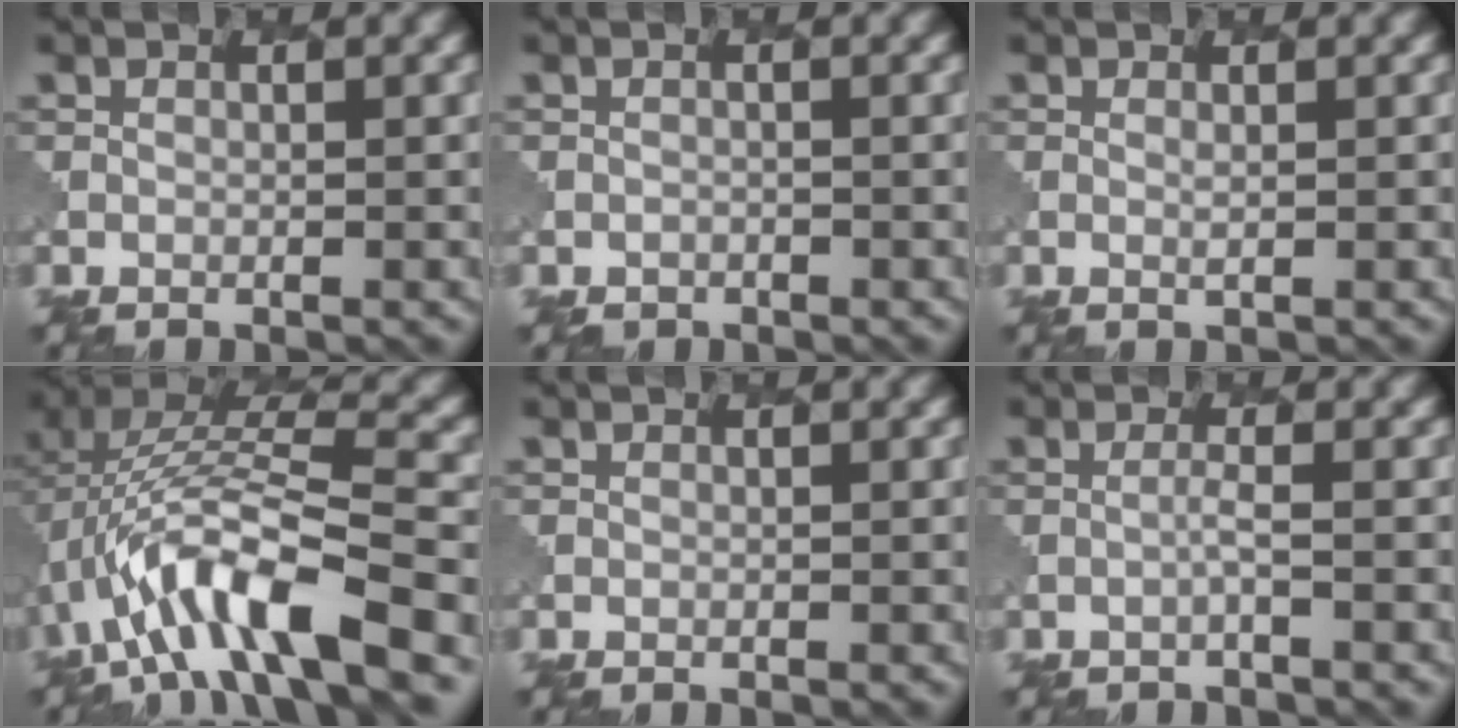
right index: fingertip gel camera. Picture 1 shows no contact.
{"total": 0.9, "force": [-0.6, 0.6, -0.2], "torque": [0.002, -0.005, -0.010]}
{"total": 0.7, "force": [0.4, 0.2, 0.5], "torque": [-0.009, -0.003, 0.008]}
{"total": 10.0, "force": [-3.5, 3.3, 8.8], "torque": [-0.164, 0.013, -0.062]}
{"total": 0.0}
{"total": 0.9, "force": [-0.2, 0.0, 0.8], "torque": [-0.014, 0.004, -0.010]}